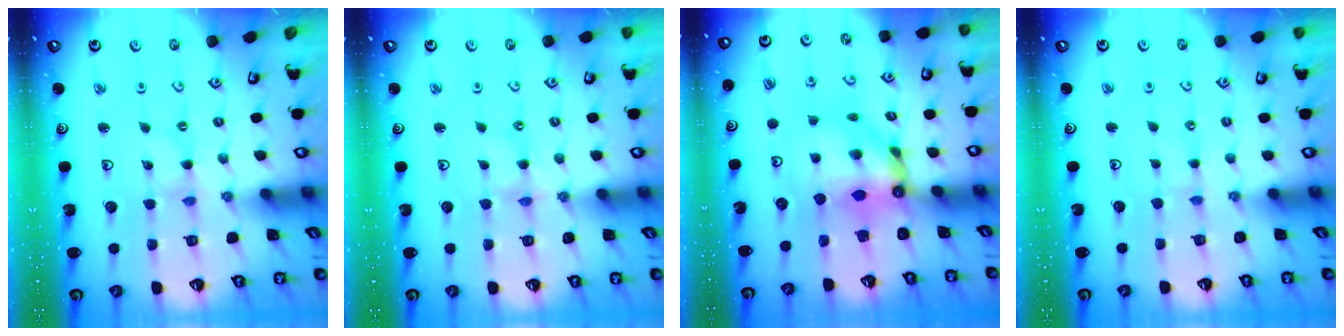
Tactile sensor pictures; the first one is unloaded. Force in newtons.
{"total": 1.5, "press": 1.5, "slide": 0.2}
{"total": 8.3, "press": 8.3, "slide": 0.8}
{"total": 0.0}